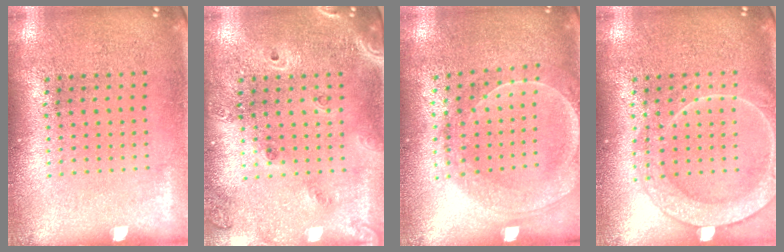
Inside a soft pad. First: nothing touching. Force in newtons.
{"total": 1.5, "press": 1.5, "slide": 0.4}
{"total": 1.8, "press": 1.7, "slide": 0.4}
{"total": 3.1, "press": 3.1, "slide": 0.4}